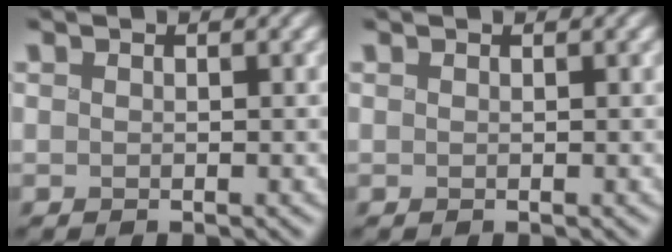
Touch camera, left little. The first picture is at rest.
{"total": 0.0}